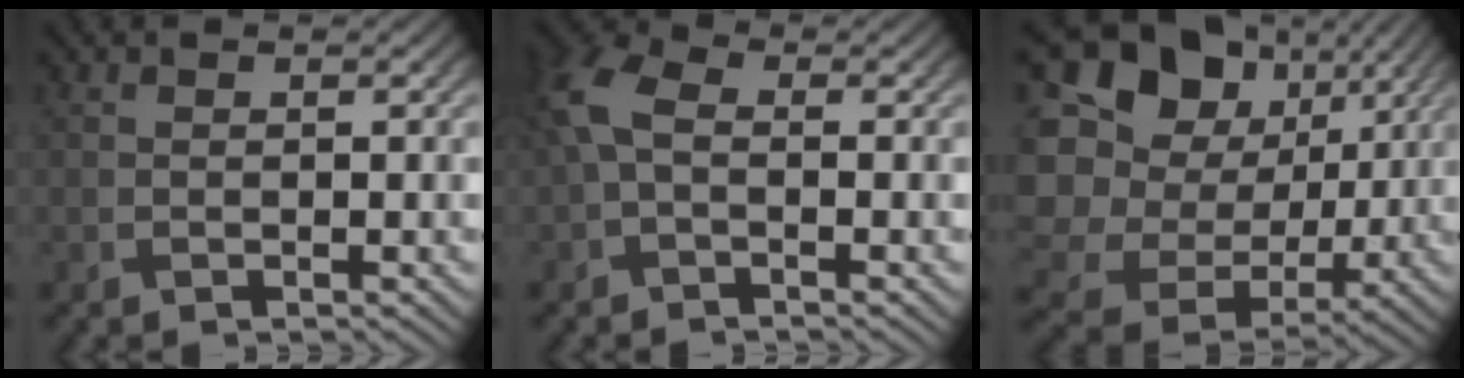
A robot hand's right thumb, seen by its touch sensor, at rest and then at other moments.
{"total": 5.0, "force": [-0.5, 2.9, 4.1], "torque": [-0.107, 0.011, -0.026]}
{"total": 20.8, "force": [3.2, 18.1, 9.8], "torque": [-0.290, 0.008, 0.061]}